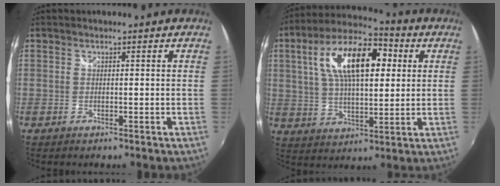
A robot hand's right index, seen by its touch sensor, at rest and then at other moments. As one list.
[{"total": 17.7, "force": [4.7, 8.0, 15.0], "torque": [-0.274, 0.033, 0.077]}]